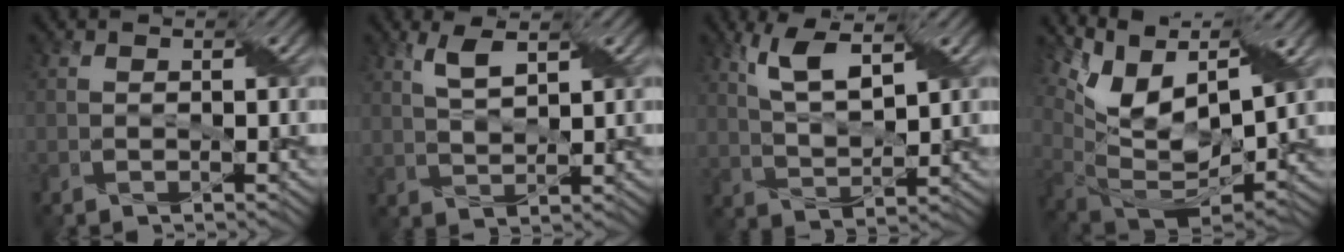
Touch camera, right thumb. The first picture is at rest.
{"total": 3.9, "force": [2.2, 1.4, 2.9], "torque": [-0.074, 0.001, 0.045]}
{"total": 7.3, "force": [3.8, 2.8, 5.5], "torque": [-0.123, 0.004, 0.079]}
{"total": 15.1, "force": [6.7, 7.4, 11.3], "torque": [-0.244, 0.023, 0.128]}